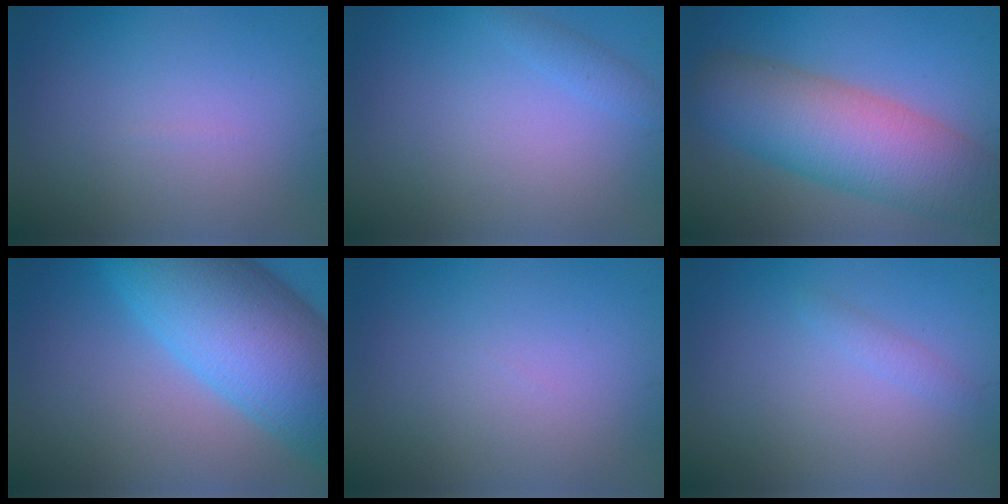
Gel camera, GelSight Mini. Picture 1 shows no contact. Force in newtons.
{"total": 1.2, "press": 1.2, "slide": 0.1}
{"total": 9.6, "press": 9.6, "slide": 0.4}
{"total": 15.0, "press": 15.0, "slide": 0.4}
{"total": 0.0}
{"total": 1.0, "press": 1.0, "slide": 0.0}